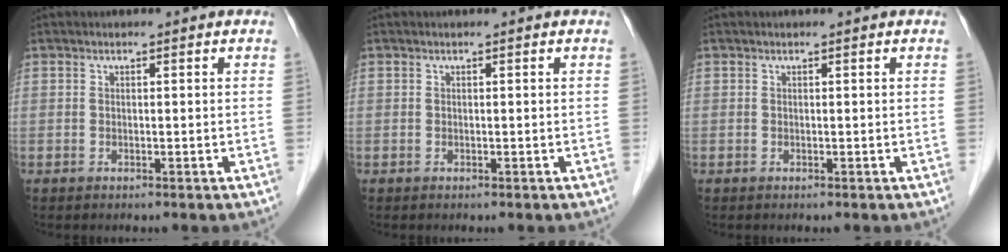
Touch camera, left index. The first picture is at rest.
{"total": 0.0}
{"total": 0.0}